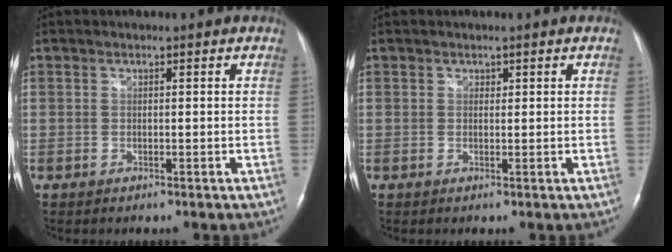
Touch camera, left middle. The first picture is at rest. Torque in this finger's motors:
{"motor_torque": [0.01, 0.20, 0.10, 0.01]}